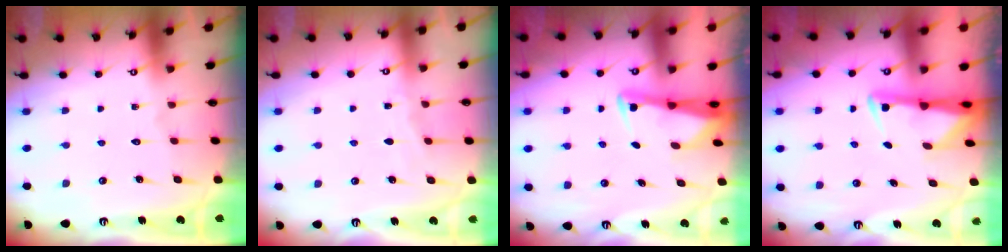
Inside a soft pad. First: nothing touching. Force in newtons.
{"total": 3.0, "press": 3.0, "slide": 0.4}
{"total": 2.5, "press": 2.5, "slide": 0.5}
{"total": 2.9, "press": 2.8, "slide": 0.6}